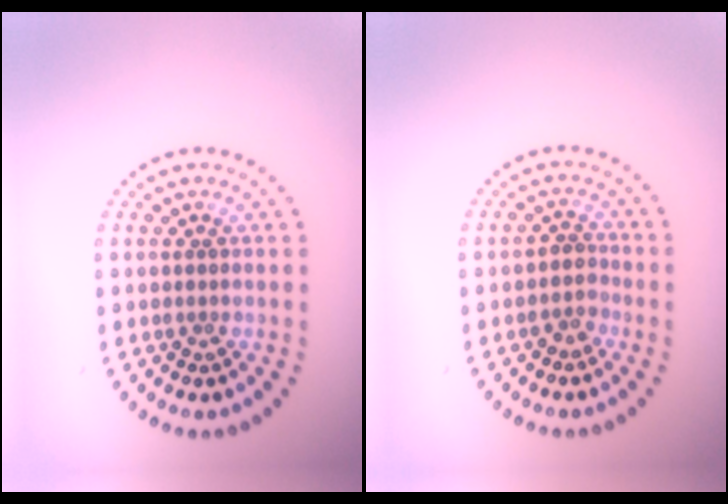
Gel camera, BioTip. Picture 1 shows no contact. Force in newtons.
{"total": 1.8, "press": 1.5, "slide": 1.0}